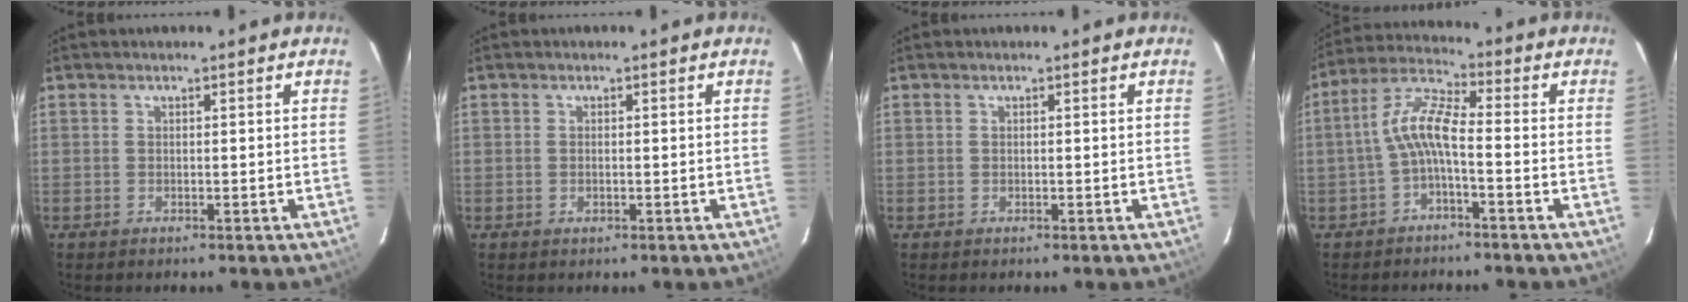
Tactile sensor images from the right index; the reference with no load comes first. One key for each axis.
{"total": 0.9, "fx": 0.0, "fy": 0.6, "fz": 0.6, "tx": -0.012, "ty": 0.001, "tz": 0.000}
{"total": 0.0}
{"total": 6.9, "fx": -2.1, "fy": 1.5, "fz": 6.4, "tx": -0.152, "ty": 0.020, "tz": -0.042}